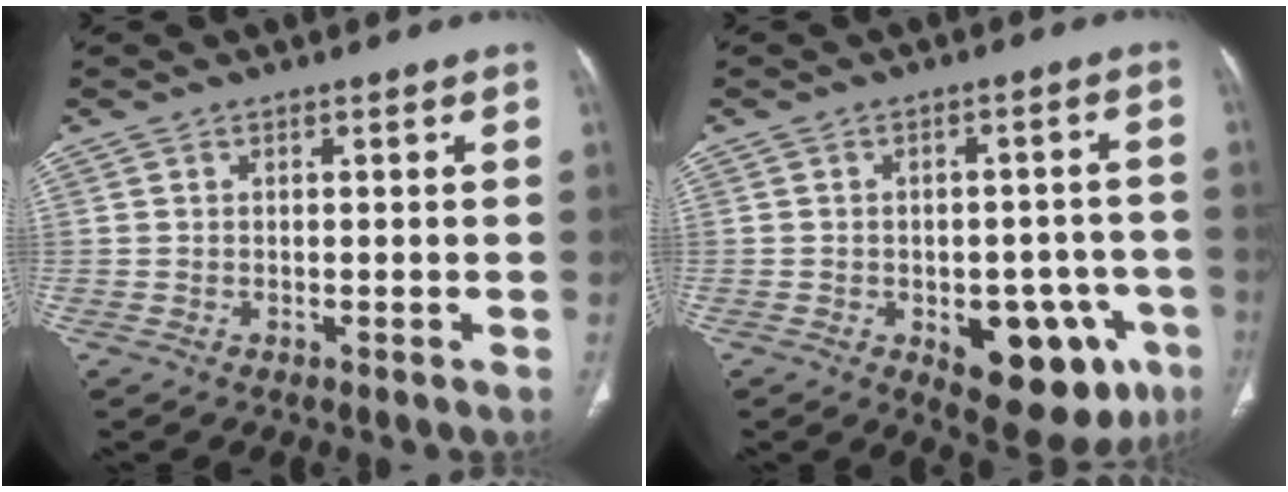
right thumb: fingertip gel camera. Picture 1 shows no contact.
{"total": 15.4, "force": [-6.2, 8.1, 11.5], "torque": [-0.107, 0.024, -0.067]}